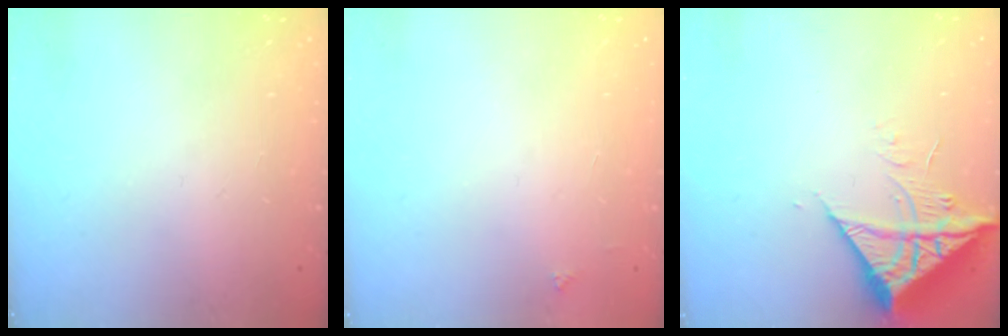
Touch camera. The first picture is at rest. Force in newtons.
{"total": 2.0, "press": 2.0, "slide": 0.3}
{"total": 10.4, "press": 10.3, "slide": 1.4}